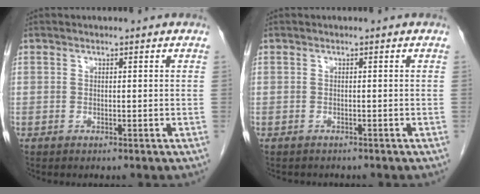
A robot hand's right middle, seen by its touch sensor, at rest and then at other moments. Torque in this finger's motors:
{"motor_torque": [0.18, -0.04, 0.01, 0.01]}